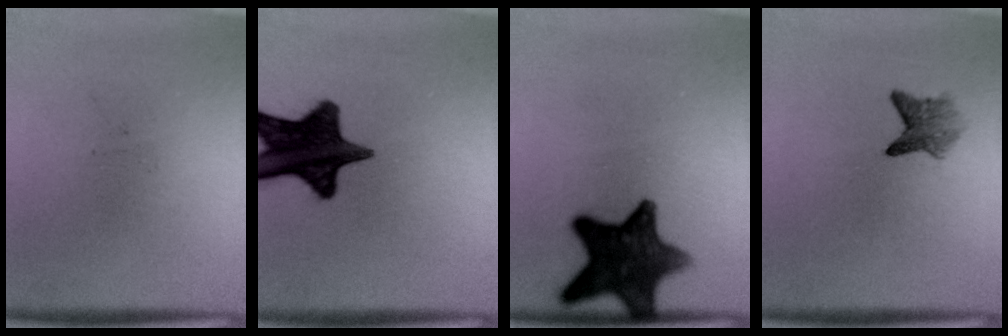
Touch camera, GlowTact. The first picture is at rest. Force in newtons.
{"total": 15.1}
{"total": 12.0}
{"total": 2.9}